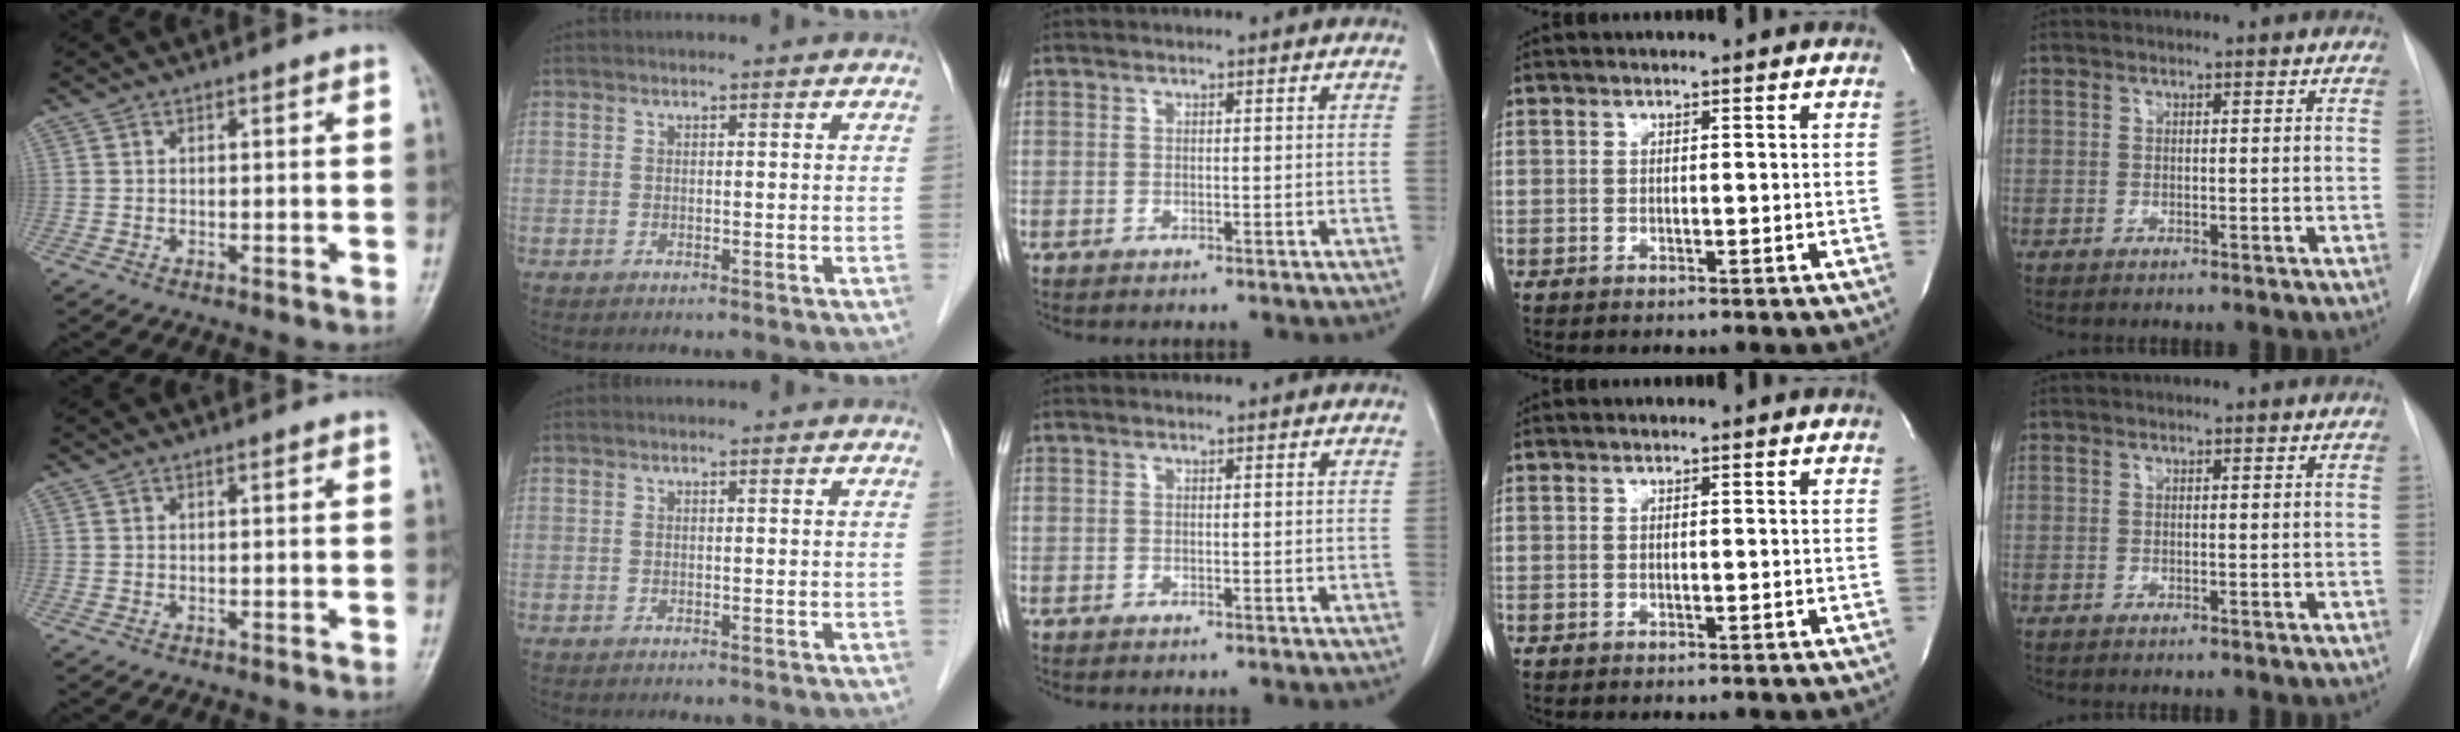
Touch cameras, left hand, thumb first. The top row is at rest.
{}